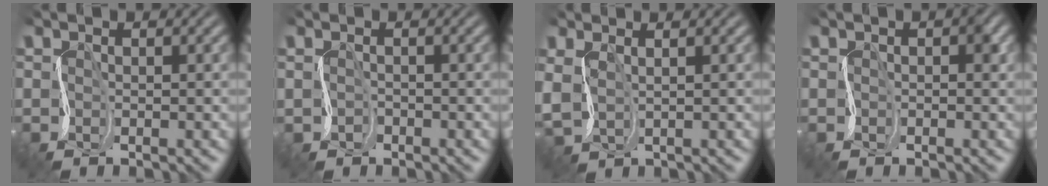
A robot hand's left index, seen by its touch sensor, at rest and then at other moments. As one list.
[{"total": 1.1, "force": [0.2, -0.2, -1.0], "torque": [0.006, 0.000, -0.001]}, {"total": 1.7, "force": [1.2, 0.9, 0.7], "torque": [-0.023, 0.009, 0.029]}, {"total": 0.7, "force": [0.4, 0.1, 0.6], "torque": [-0.016, 0.007, -0.001]}]